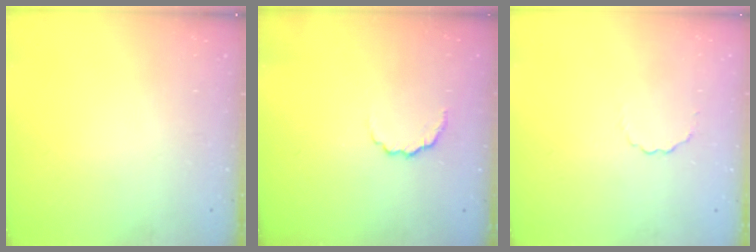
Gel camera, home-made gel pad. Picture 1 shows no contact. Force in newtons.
{"total": 3.6, "press": 3.5, "slide": 0.9}
{"total": 2.2, "press": 2.1, "slide": 0.8}